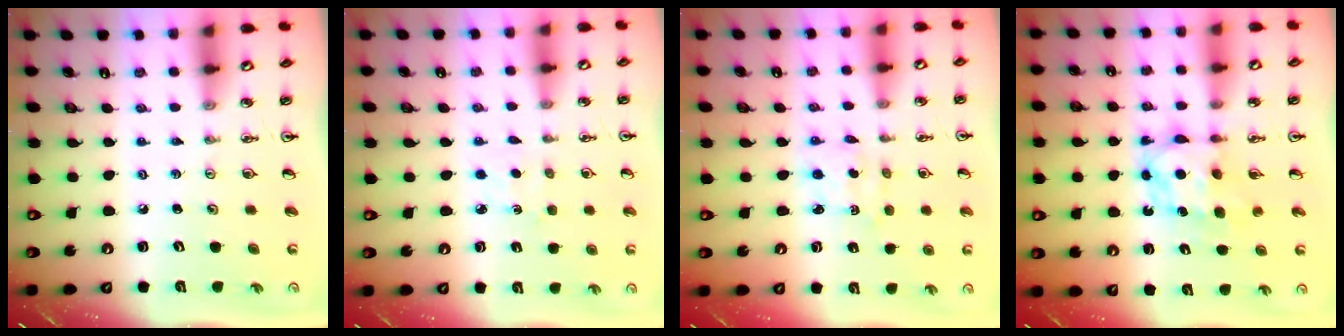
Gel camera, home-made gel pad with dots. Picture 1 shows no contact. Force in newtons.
{"total": 2.6, "press": 2.6, "slide": 0.4}
{"total": 2.3, "press": 2.3, "slide": 0.4}
{"total": 6.7, "press": 6.7, "slide": 0.1}